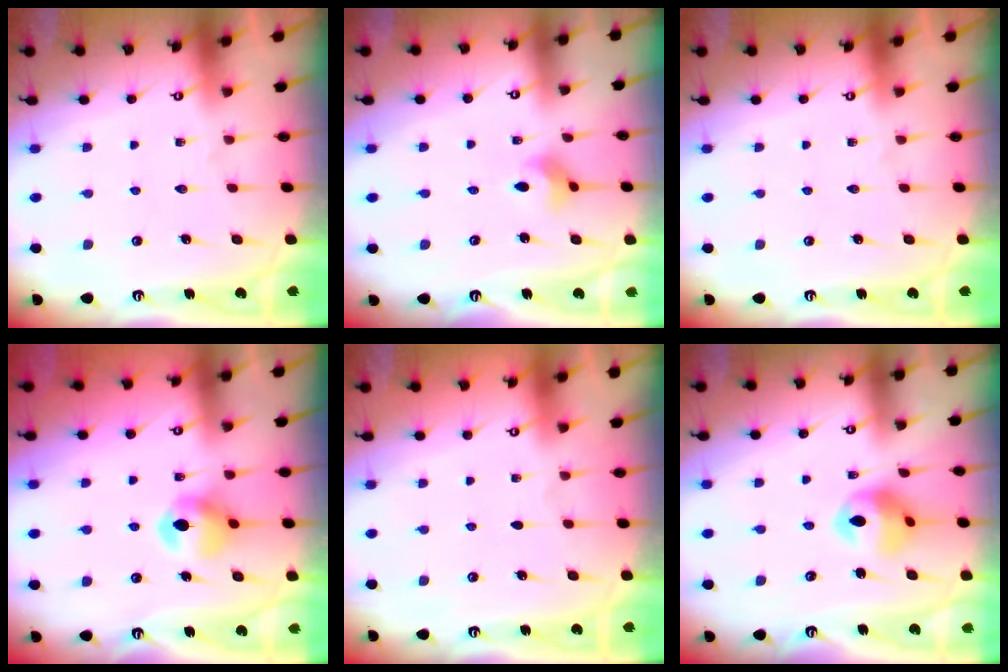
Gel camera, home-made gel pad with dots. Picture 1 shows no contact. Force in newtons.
{"total": 3.4, "press": 3.4, "slide": 0.6}
{"total": 0.0}
{"total": 7.9, "press": 7.8, "slide": 0.6}
{"total": 0.0}
{"total": 11.8, "press": 11.7, "slide": 1.3}